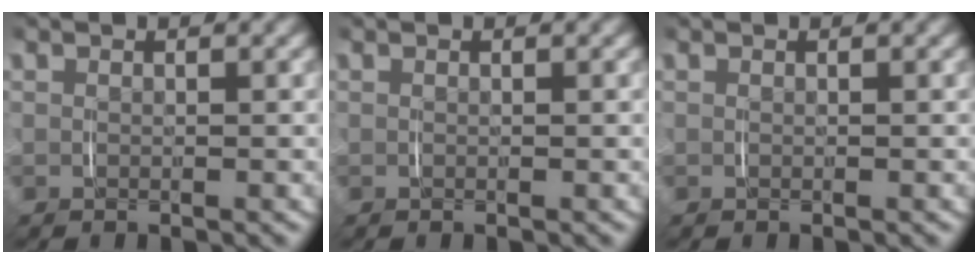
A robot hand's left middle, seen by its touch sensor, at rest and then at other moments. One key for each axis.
{"total": 0.0}
{"total": 0.0}